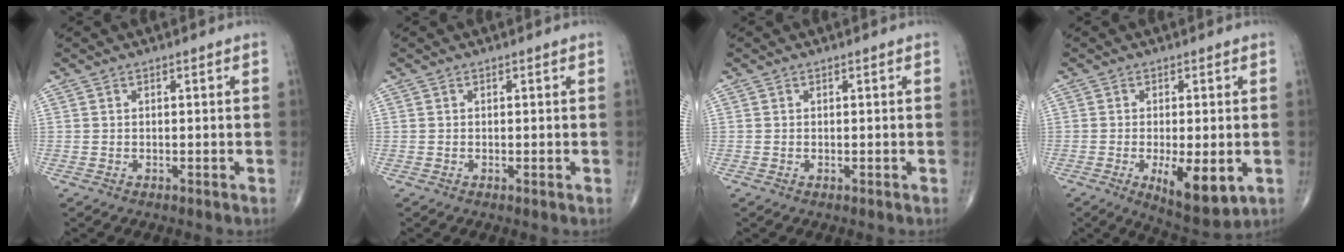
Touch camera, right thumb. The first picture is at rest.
{"total": 0.0}
{"total": 0.0}
{"total": 9.6, "force": [-2.6, 3.5, 8.6], "torque": [-0.126, -0.020, -0.034]}